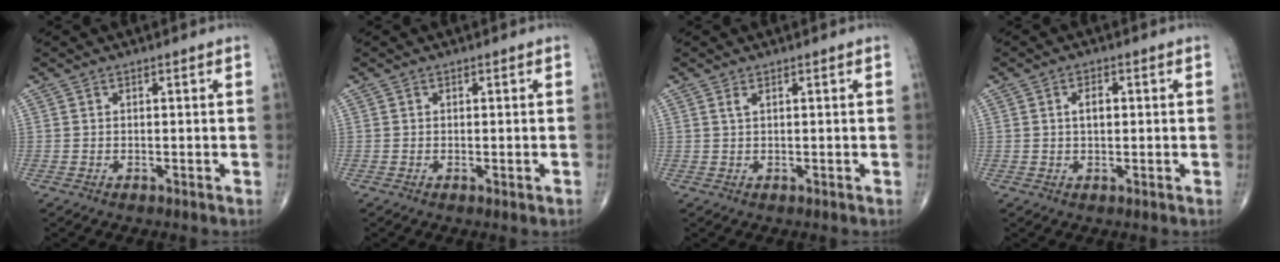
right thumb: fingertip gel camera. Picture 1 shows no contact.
{"total": 0.9, "force": [-0.3, 0.2, 0.8], "torque": [-0.012, -0.003, -0.005]}
{"total": 0.8, "force": [0.5, 0.2, 0.7], "torque": [-0.018, 0.005, 0.011]}
{"total": 2.8, "force": [0.4, 1.6, 2.3], "torque": [-0.036, 0.004, 0.004]}